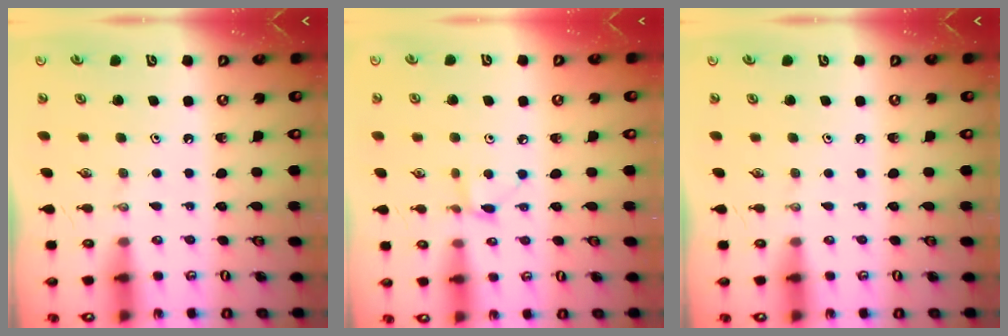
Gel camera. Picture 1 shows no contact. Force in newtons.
{"total": 5.1, "press": 5.1, "slide": 0.6}
{"total": 0.0}